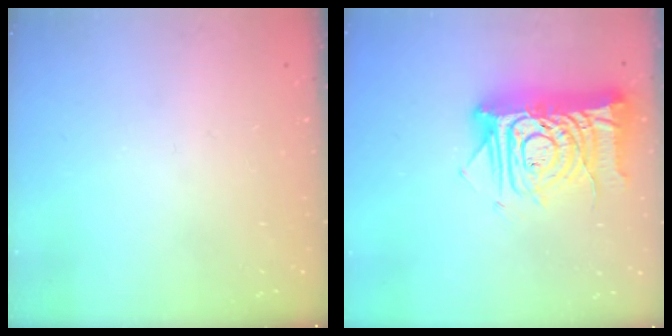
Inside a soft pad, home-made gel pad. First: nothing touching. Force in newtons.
{"total": 17.4, "press": 17.3, "slide": 2.2}